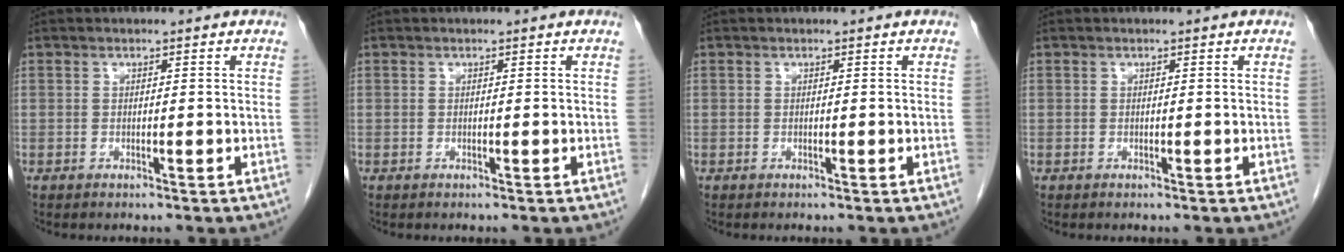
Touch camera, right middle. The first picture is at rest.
{"total": 0.0}
{"total": 0.0}
{"total": 0.0}